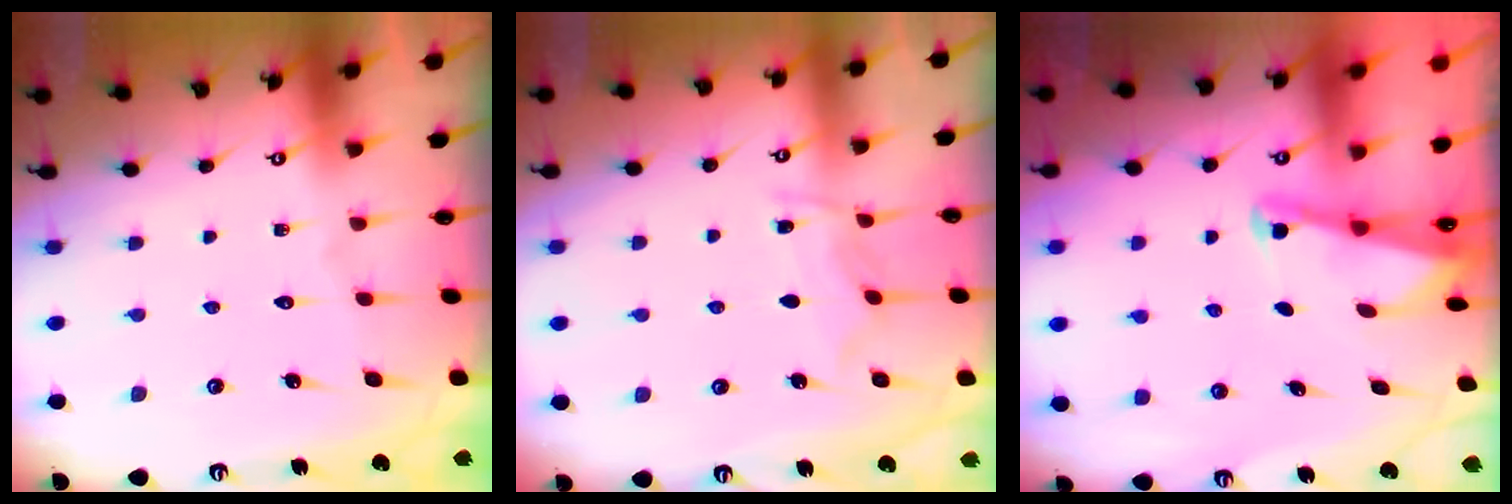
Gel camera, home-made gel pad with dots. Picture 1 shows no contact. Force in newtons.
{"total": 5.8, "press": 5.7, "slide": 0.7}
{"total": 1.9, "press": 1.9, "slide": 0.4}